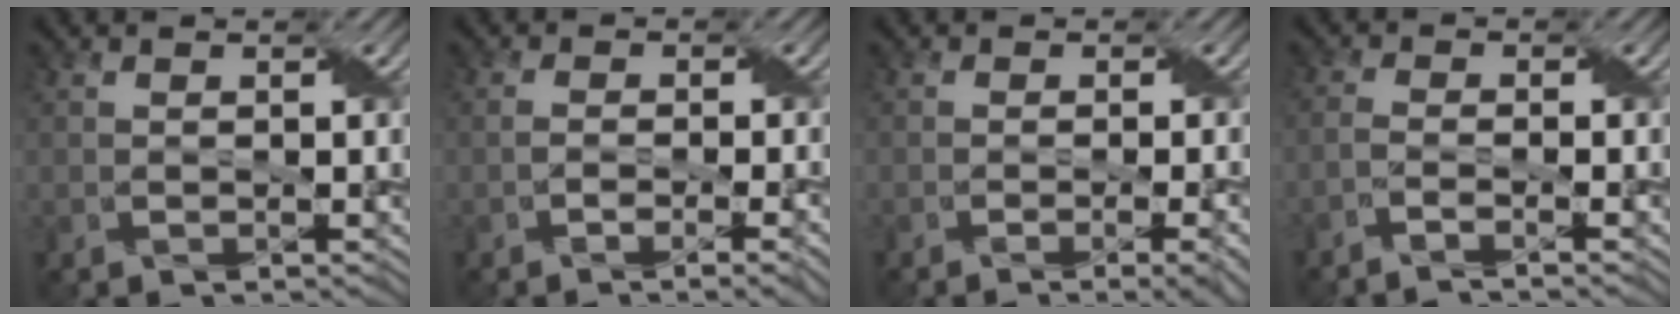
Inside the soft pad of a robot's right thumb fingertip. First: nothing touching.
{"total": 4.0, "force": [-2.2, 1.0, 3.2], "torque": [-0.048, 0.002, -0.031]}
{"total": 5.5, "force": [-2.7, 1.4, 4.6], "torque": [-0.054, 0.003, -0.030]}
{"total": 2.6, "force": [-2.1, 0.3, 1.6], "torque": [-0.024, 0.003, -0.054]}